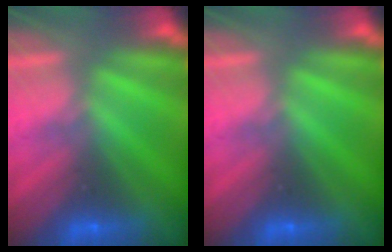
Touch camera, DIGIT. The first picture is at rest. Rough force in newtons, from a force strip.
{"total": 0.0}